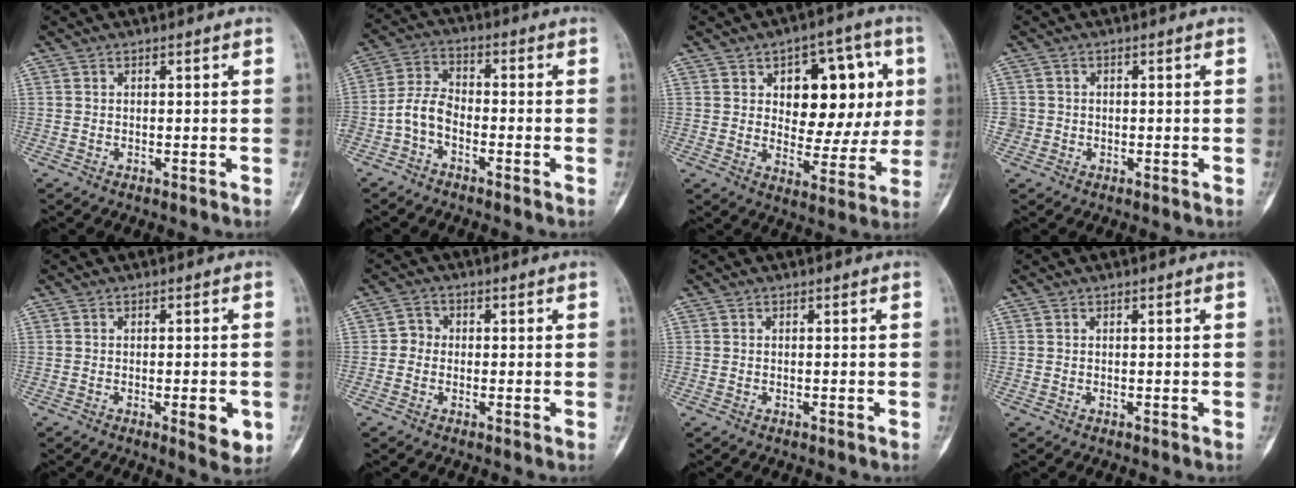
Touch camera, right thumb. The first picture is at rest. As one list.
[{"total": 5.6, "force": [-2.5, 3.4, 3.7], "torque": [-0.073, 0.033, -0.062]}, {"total": 16.5, "force": [4.1, 9.7, 12.7], "torque": [-0.110, 0.005, 0.063]}, {"total": 1.9, "force": [-0.2, 1.9, -0.1], "torque": [0.014, 0.008, -0.008]}, {"total": 5.9, "force": [-1.8, 1.9, 5.2], "torque": [-0.054, -0.006, -0.019]}, {"total": 2.5, "force": [-0.4, 2.3, 0.9], "torque": [0.001, 0.009, -0.016]}, {"total": 0.0}, {"total": 0.0}]